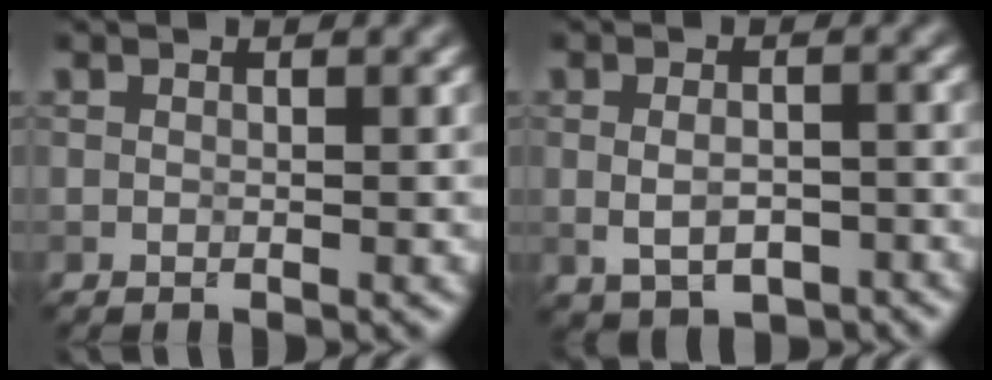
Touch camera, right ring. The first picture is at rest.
{"total": 3.7, "force": [-1.1, 2.2, 2.7], "torque": [-0.048, -0.004, -0.015]}